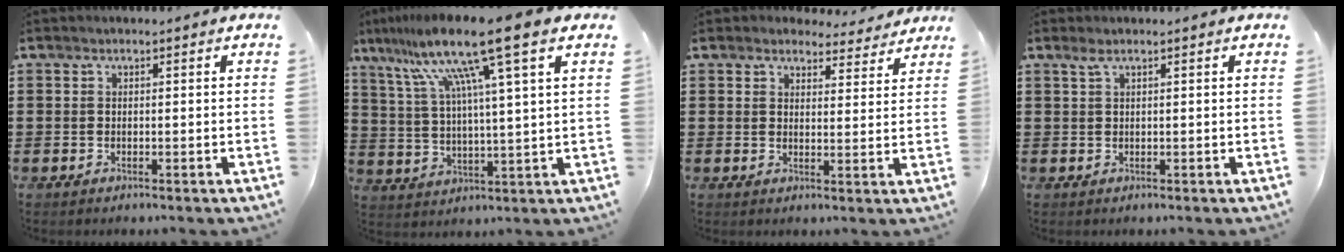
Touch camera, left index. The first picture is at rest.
{"total": 13.7, "force": [8.6, -0.4, 10.6], "torque": [-0.237, -0.022, 0.134]}
{"total": 4.2, "force": [4.0, 0.9, 0.9], "torque": [-0.022, -0.015, 0.074]}
{"total": 1.0, "force": [0.5, 0.1, 0.9], "torque": [-0.017, 0.002, 0.010]}